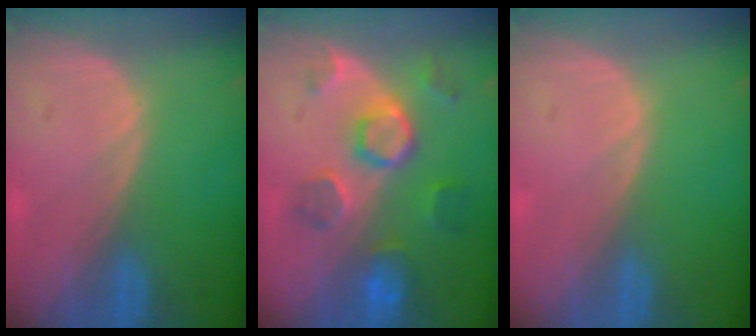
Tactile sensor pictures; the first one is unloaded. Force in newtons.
{"total": 8.6, "press": 7.7, "slide": 3.8}
{"total": 0.0}